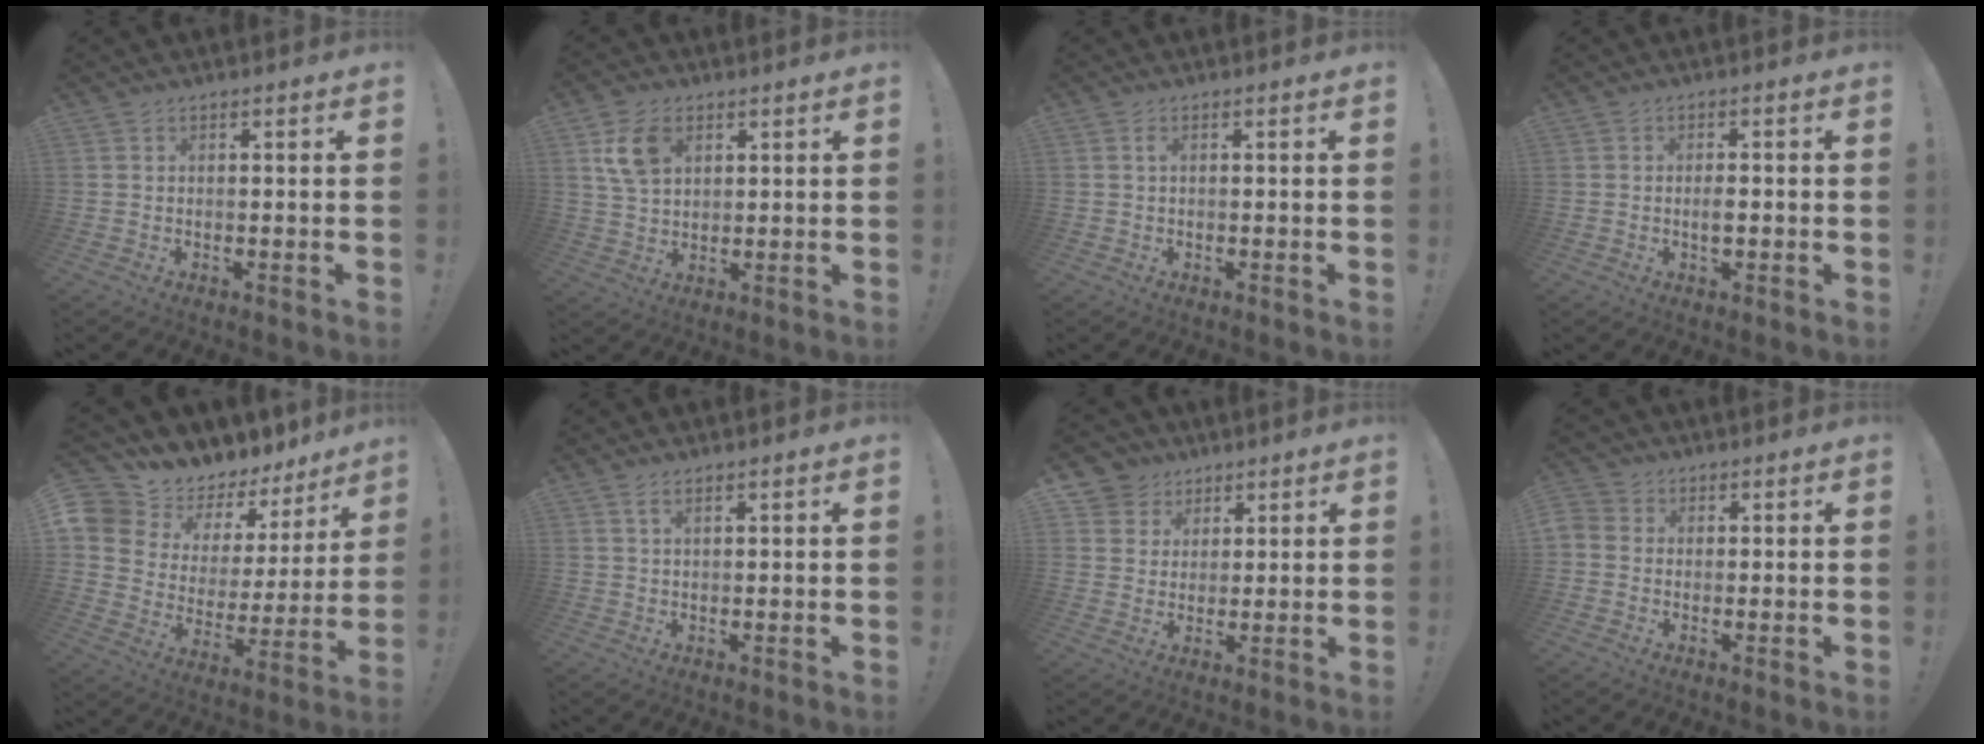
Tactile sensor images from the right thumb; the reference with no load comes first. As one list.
[{"total": 9.0, "force": [3.8, 6.0, 5.6], "torque": [-0.107, 0.002, 0.075]}, {"total": 0.9, "force": [0.0, 0.0, 0.9], "torque": [-0.021, 0.003, 0.000]}, {"total": 2.8, "force": [-0.7, 1.6, 2.2], "torque": [-0.026, 0.000, -0.014]}, {"total": 9.6, "force": [8.2, 4.7, 1.4], "torque": [-0.041, -0.083, 0.155]}, {"total": 2.2, "force": [1.4, 0.7, 1.5], "torque": [-0.031, -0.001, 0.024]}, {"total": 6.5, "force": [3.3, 5.6, 0.7], "torque": [-0.010, -0.025, 0.066]}, {"total": 2.9, "force": [0.0, 2.6, 1.1], "torque": [-0.023, 0.008, 0.003]}]